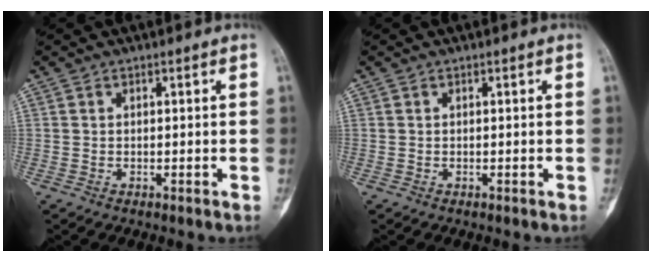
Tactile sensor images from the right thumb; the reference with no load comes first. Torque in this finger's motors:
{"motor_torque": [0.02, 0.01, 0.03, -0.03, 0.00]}